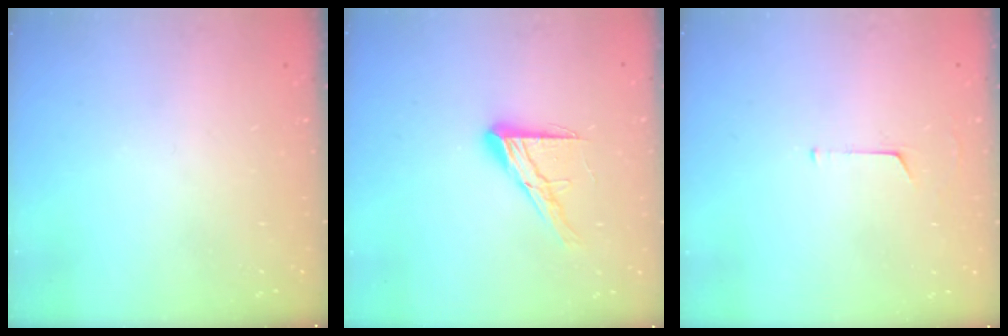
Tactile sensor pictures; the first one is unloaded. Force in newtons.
{"total": 12.3, "press": 12.2, "slide": 1.1}
{"total": 3.9, "press": 3.8, "slide": 0.3}